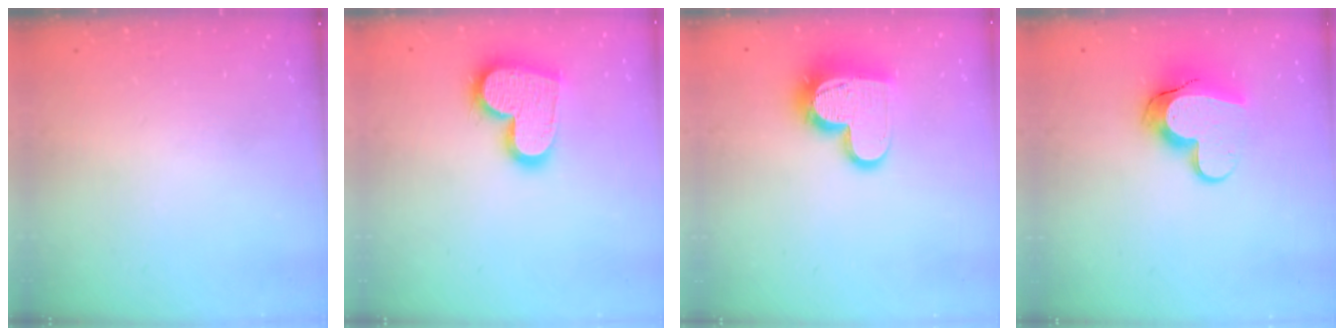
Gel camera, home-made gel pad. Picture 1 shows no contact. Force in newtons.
{"total": 17.2, "press": 17.1, "slide": 1.2}
{"total": 14.7, "press": 14.6, "slide": 1.1}
{"total": 12.4, "press": 12.3, "slide": 1.1}